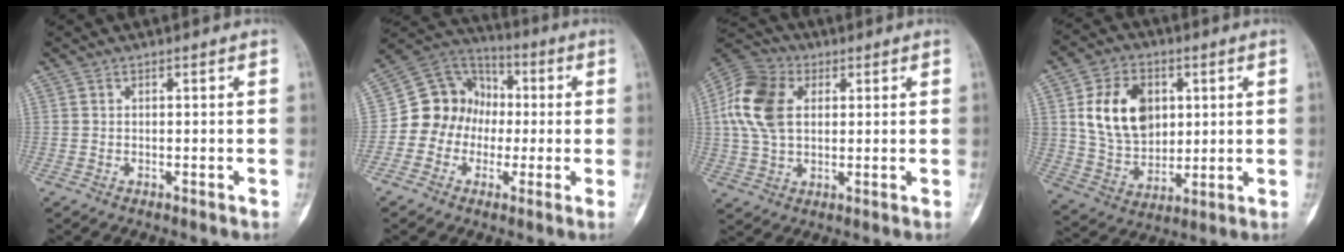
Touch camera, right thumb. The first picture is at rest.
{"total": 12.3, "force": [-1.1, 11.1, 5.1], "torque": [-0.046, 0.038, -0.034]}
{"total": 13.3, "force": [2.7, 9.0, 9.4], "torque": [-0.185, 0.013, 0.044]}
{"total": 15.5, "force": [3.8, 11.3, 9.9], "torque": [-0.137, -0.011, 0.077]}